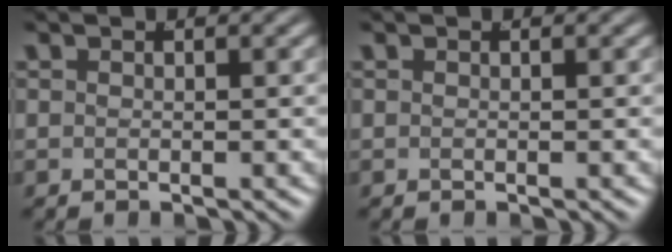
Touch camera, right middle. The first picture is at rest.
{"total": 0.0}